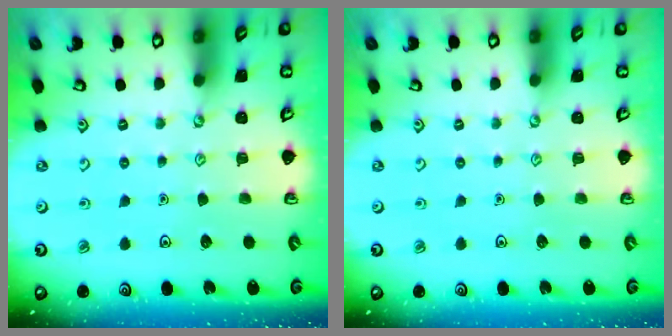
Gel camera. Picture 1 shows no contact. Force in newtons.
{"total": 0.0}